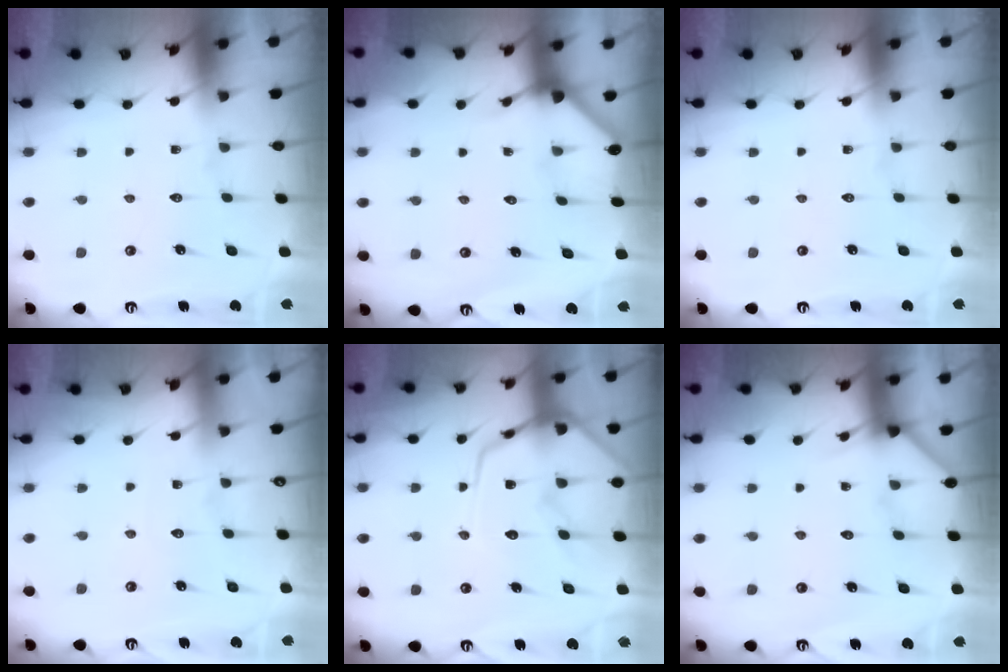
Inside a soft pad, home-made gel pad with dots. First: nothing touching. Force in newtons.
{"total": 2.7, "press": 2.7, "slide": 0.1}
{"total": 0.0}
{"total": 1.5, "press": 1.5, "slide": 0.2}
{"total": 13.8, "press": 13.8, "slide": 1.0}
{"total": 4.3, "press": 4.3, "slide": 0.6}